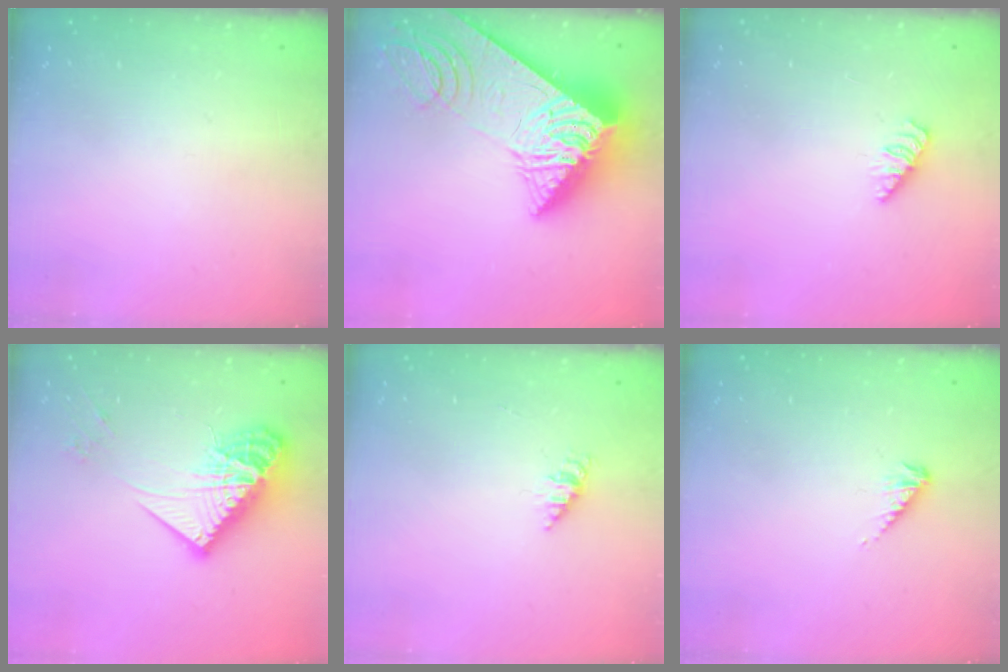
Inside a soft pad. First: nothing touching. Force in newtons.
{"total": 16.6, "press": 16.6, "slide": 1.7}
{"total": 2.5, "press": 2.4, "slide": 0.4}
{"total": 16.8, "press": 16.8, "slide": 1.5}
{"total": 1.1, "press": 1.1, "slide": 0.2}
{"total": 3.2, "press": 3.2, "slide": 0.5}